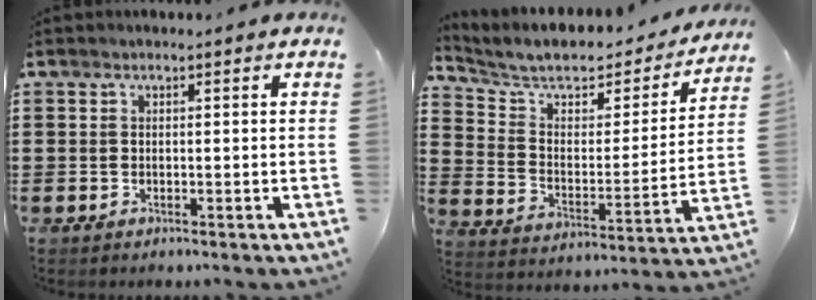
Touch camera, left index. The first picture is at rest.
{"total": 6.6, "force": [5.6, 2.5, 2.6], "torque": [-0.081, -0.033, 0.091]}